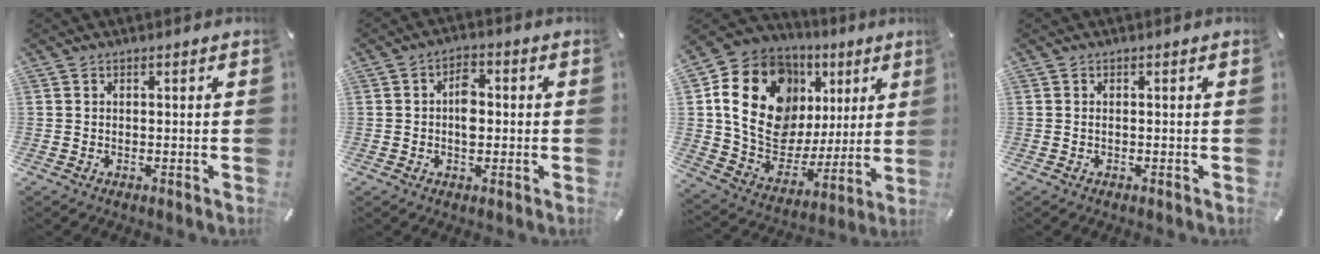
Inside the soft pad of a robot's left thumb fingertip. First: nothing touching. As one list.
[{"total": 5.3, "force": [-0.1, 3.3, 4.1], "torque": [-0.054, 0.001, -0.006]}, {"total": 20.7, "force": [7.0, 15.9, 11.3], "torque": [-0.208, -0.035, 0.135]}, {"total": 0.5, "force": [-0.1, 0.3, 0.5], "torque": [-0.011, 0.000, -0.002]}]